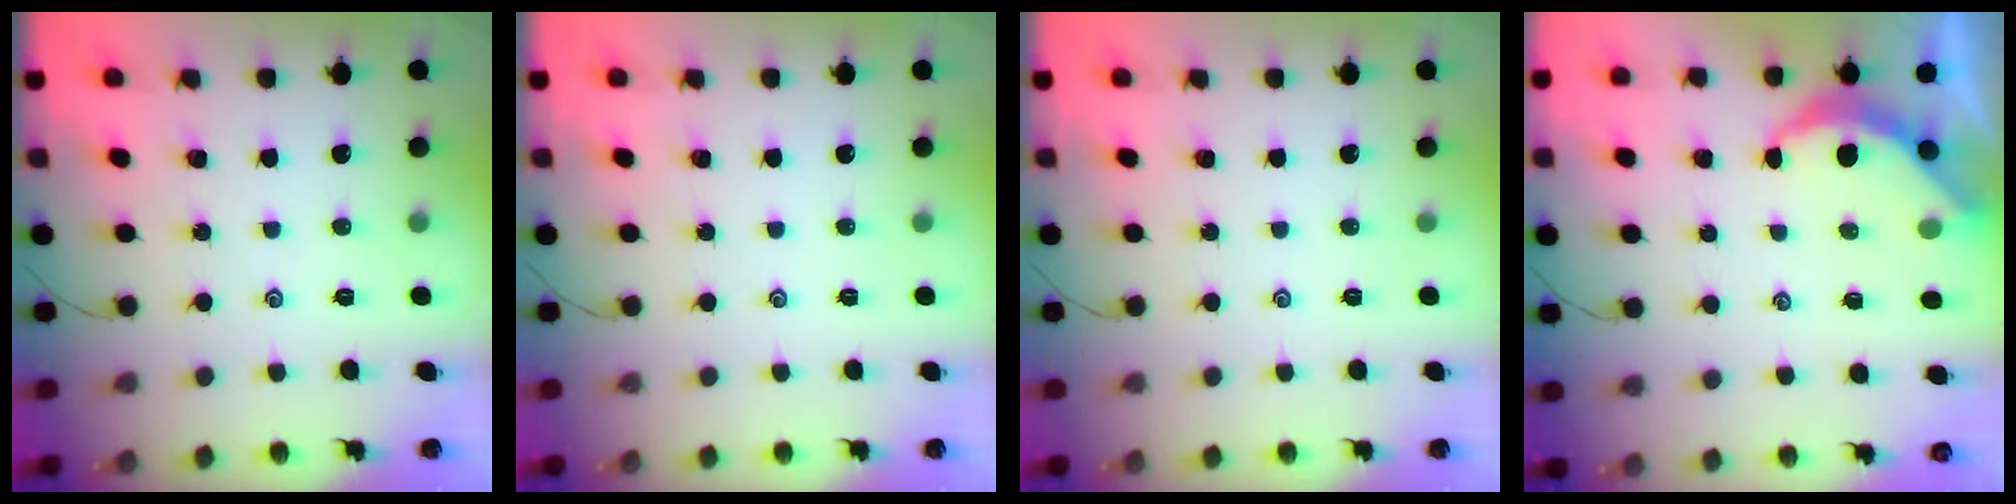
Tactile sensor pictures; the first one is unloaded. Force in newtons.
{"total": 0.0}
{"total": 0.0}
{"total": 5.9, "press": 5.9, "slide": 0.6}